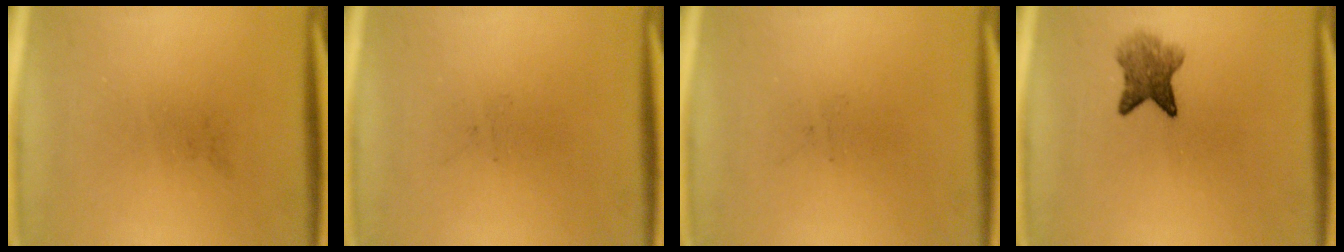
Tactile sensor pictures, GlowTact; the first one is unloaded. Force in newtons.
{"total": 0.0}
{"total": 0.0}
{"total": 4.4}